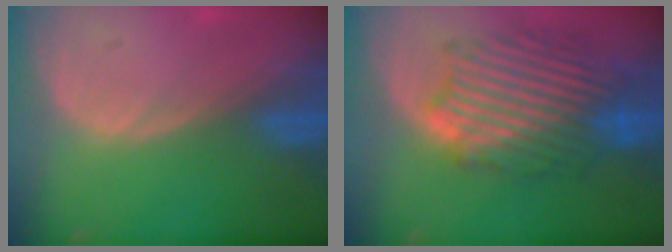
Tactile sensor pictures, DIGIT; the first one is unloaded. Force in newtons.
{"total": 10.4, "press": 10.4, "slide": 0.5}